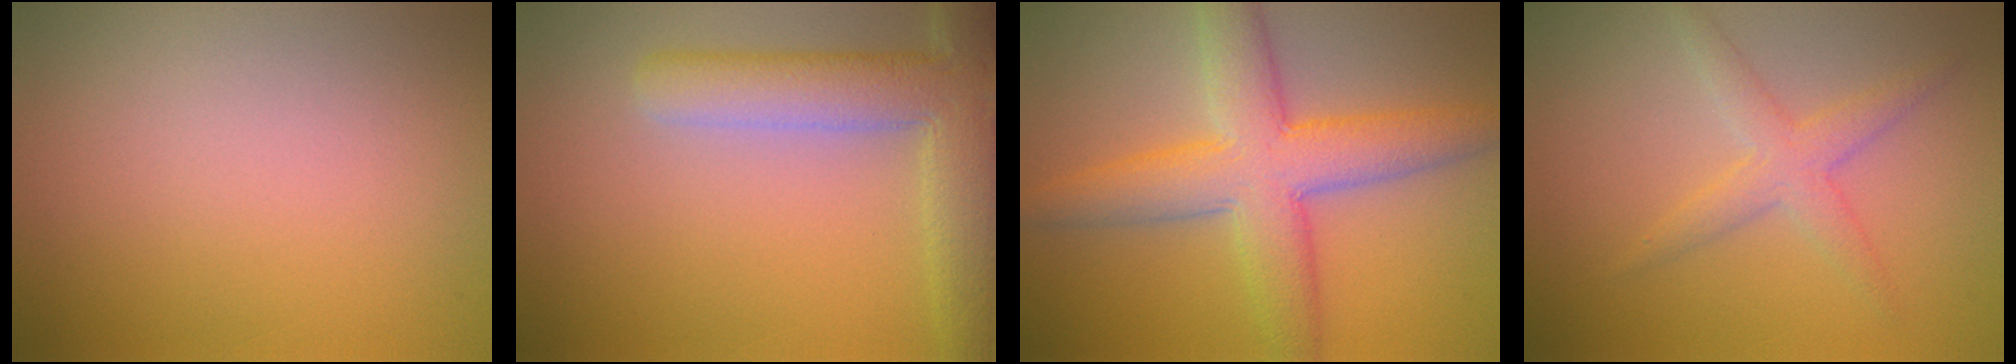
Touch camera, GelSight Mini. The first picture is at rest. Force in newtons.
{"total": 6.6, "press": 6.6, "slide": 0.6}
{"total": 7.5, "press": 7.5, "slide": 0.6}
{"total": 2.6, "press": 2.6, "slide": 0.1}